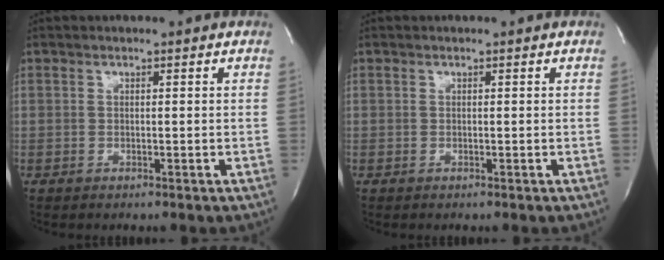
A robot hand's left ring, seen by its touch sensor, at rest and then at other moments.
{"total": 0.0}